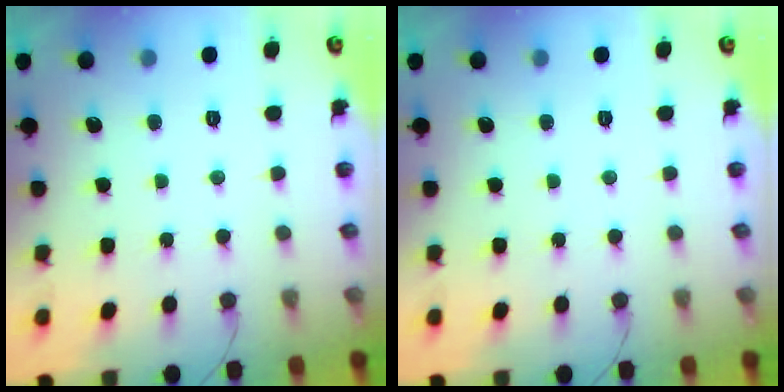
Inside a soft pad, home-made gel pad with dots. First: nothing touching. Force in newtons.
{"total": 0.0}